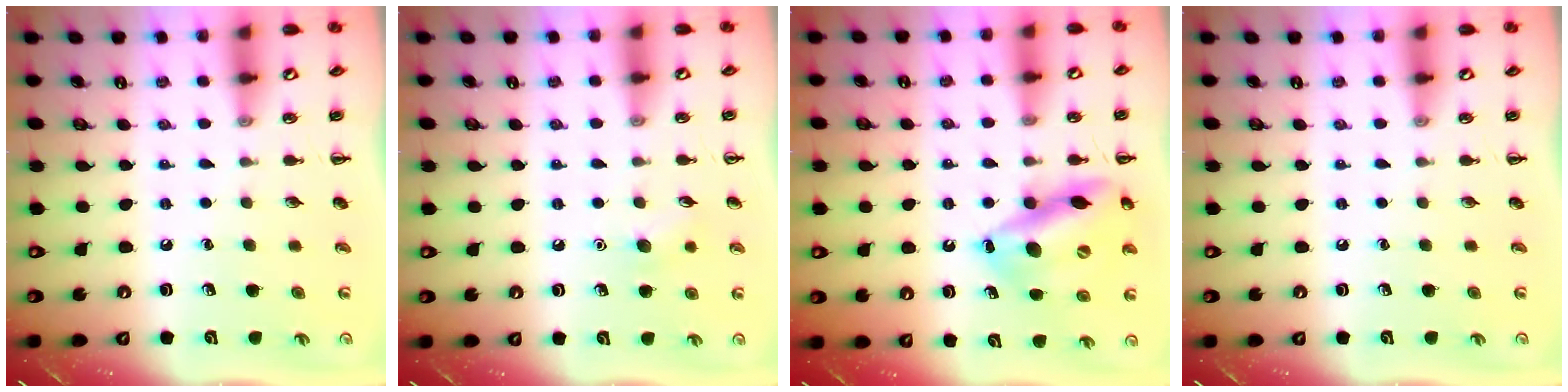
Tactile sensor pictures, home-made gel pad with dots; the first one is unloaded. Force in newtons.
{"total": 6.8, "press": 6.5, "slide": 2.1}
{"total": 16.2, "press": 15.7, "slide": 3.8}
{"total": 0.0}